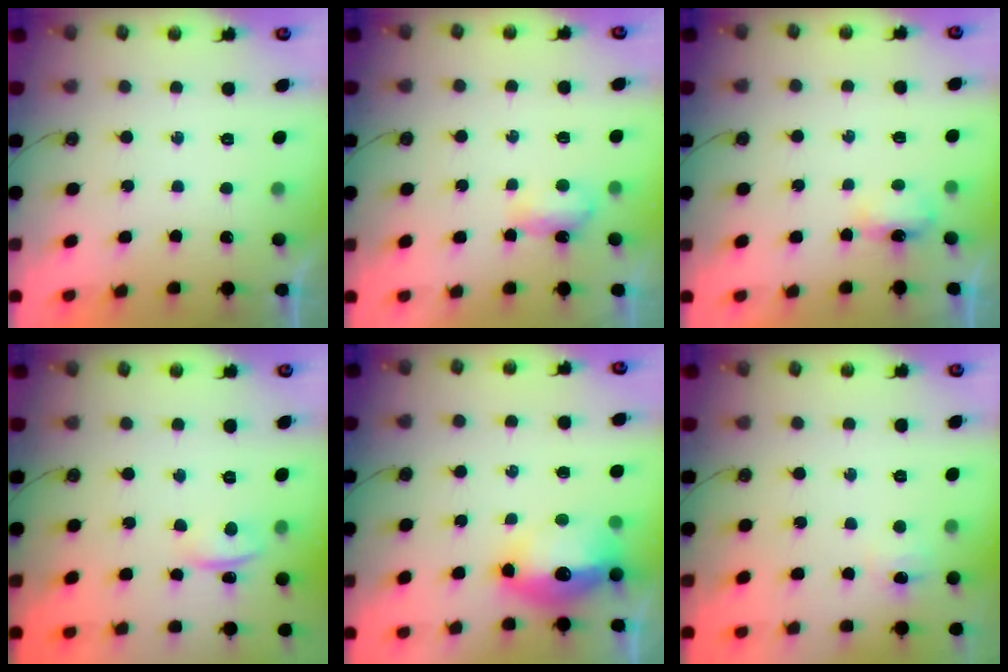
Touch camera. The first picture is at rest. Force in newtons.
{"total": 3.8, "press": 3.8, "slide": 0.5}
{"total": 3.2, "press": 3.1, "slide": 0.5}
{"total": 1.5, "press": 1.3, "slide": 0.7}
{"total": 13.9, "press": 13.3, "slide": 4.1}
{"total": 5.1, "press": 5.0, "slide": 0.7}